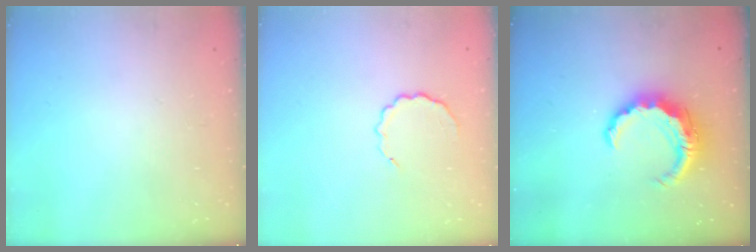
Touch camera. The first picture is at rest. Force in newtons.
{"total": 5.9, "press": 5.7, "slide": 1.3}
{"total": 10.0, "press": 9.9, "slide": 1.3}